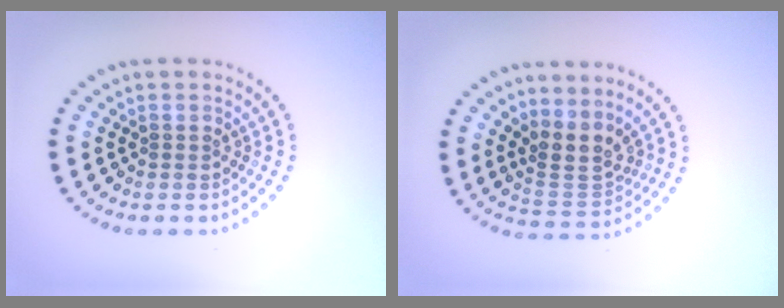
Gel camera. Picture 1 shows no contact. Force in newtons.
{"total": 3.1, "press": 2.2, "slide": 2.2}